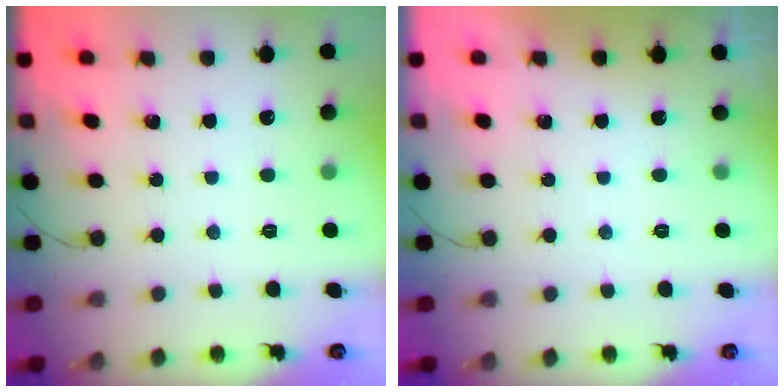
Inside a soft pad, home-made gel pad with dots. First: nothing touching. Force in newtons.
{"total": 0.0}